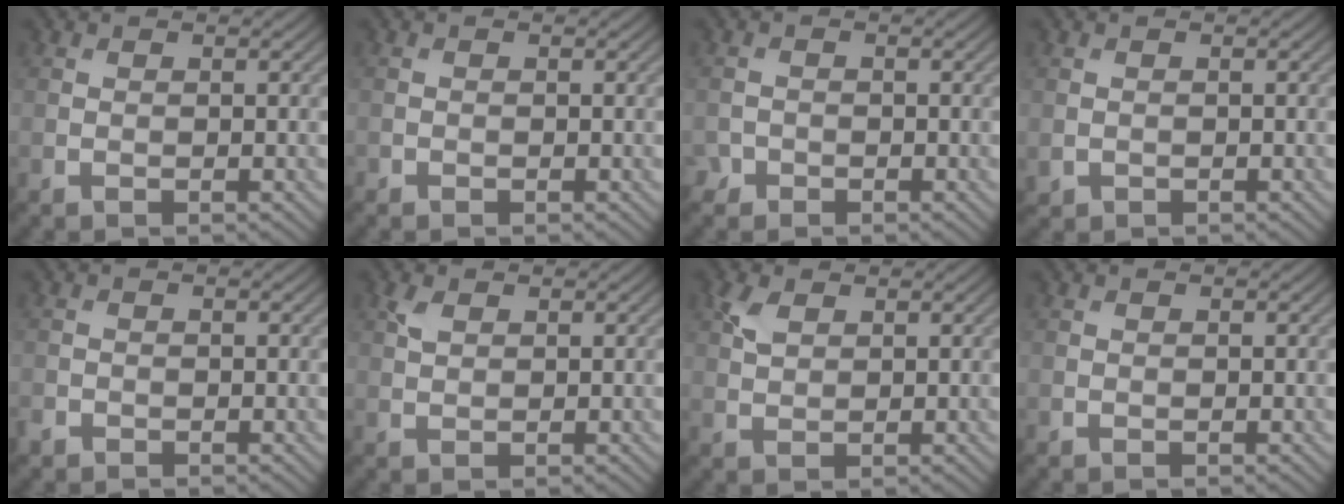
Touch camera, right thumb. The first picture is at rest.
{"total": 0.0}
{"total": 1.3, "force": [-0.9, 0.9, 0.1], "torque": [0.001, 0.000, -0.023]}
{"total": 0.7, "force": [-0.2, 0.6, 0.2], "torque": [-0.006, -0.007, -0.002]}
{"total": 1.0, "force": [-0.8, 0.6, 0.1], "torque": [-0.004, -0.002, -0.020]}
{"total": 1.7, "force": [0.9, 0.9, 1.1], "torque": [-0.030, 0.004, 0.020]}
{"total": 2.8, "force": [1.5, 1.6, 1.8], "torque": [-0.048, 0.003, 0.030]}
{"total": 0.0}